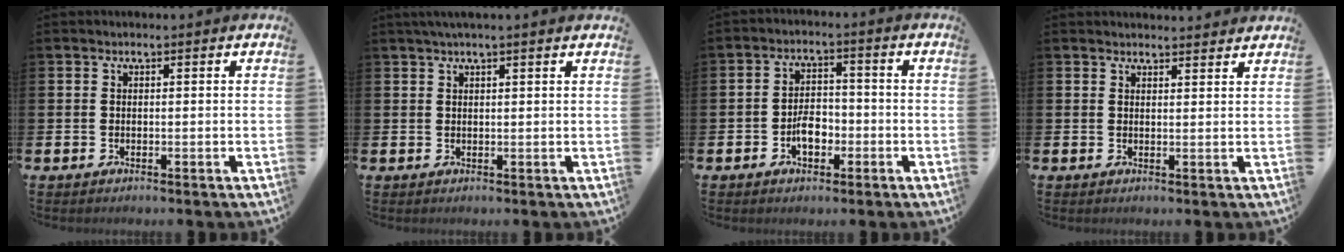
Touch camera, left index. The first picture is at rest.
{"total": 1.7, "force": [1.4, -0.2, 0.8], "torque": [-0.021, 0.003, 0.027]}
{"total": 4.0, "force": [-1.5, 2.4, 2.8], "torque": [-0.045, 0.005, -0.029]}
{"total": 2.2, "force": [2.2, 0.1, -0.2], "torque": [0.013, -0.015, 0.036]}